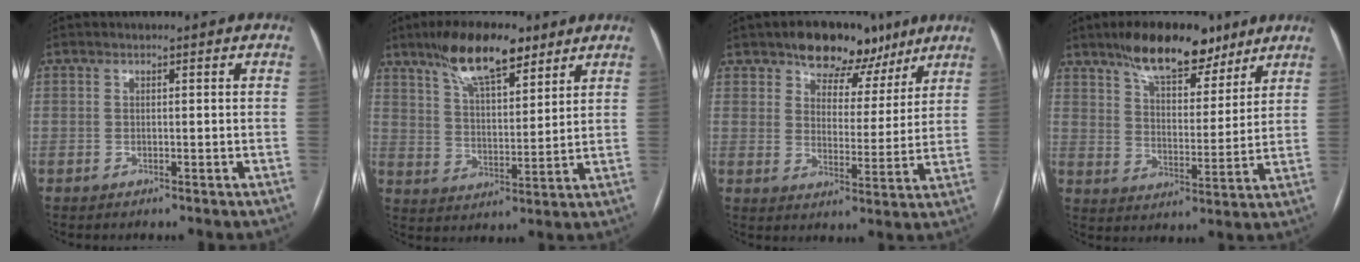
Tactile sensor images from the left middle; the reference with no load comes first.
{"total": 12.2, "force": [8.6, 3.6, 7.9], "torque": [-0.144, 0.011, 0.152]}
{"total": 10.0, "force": [7.2, 5.7, 4.0], "torque": [-0.045, 0.013, 0.107]}
{"total": 12.9, "force": [9.5, 4.9, 7.2], "torque": [-0.111, 0.010, 0.154]}